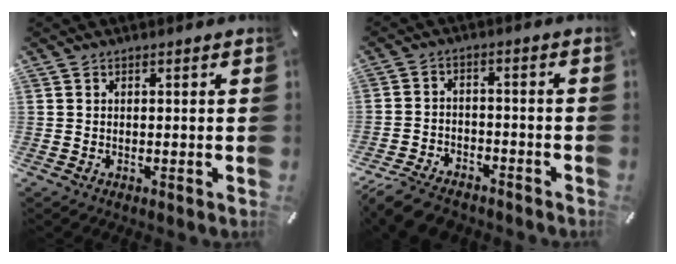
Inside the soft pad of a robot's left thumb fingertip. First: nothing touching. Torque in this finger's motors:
{"motor_torque": [-0.89, 1.22, 0.48, 0.49, 0.05]}